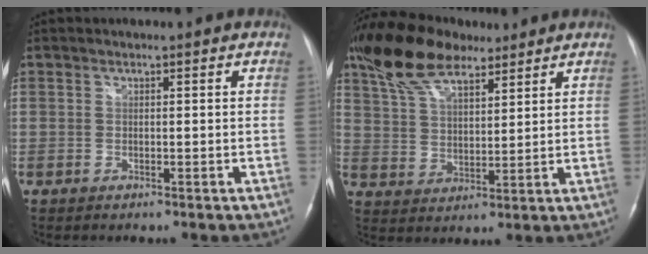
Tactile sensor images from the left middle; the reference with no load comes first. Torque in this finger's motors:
{"motor_torque": [1.43, -0.71, 0.21, 0.17]}